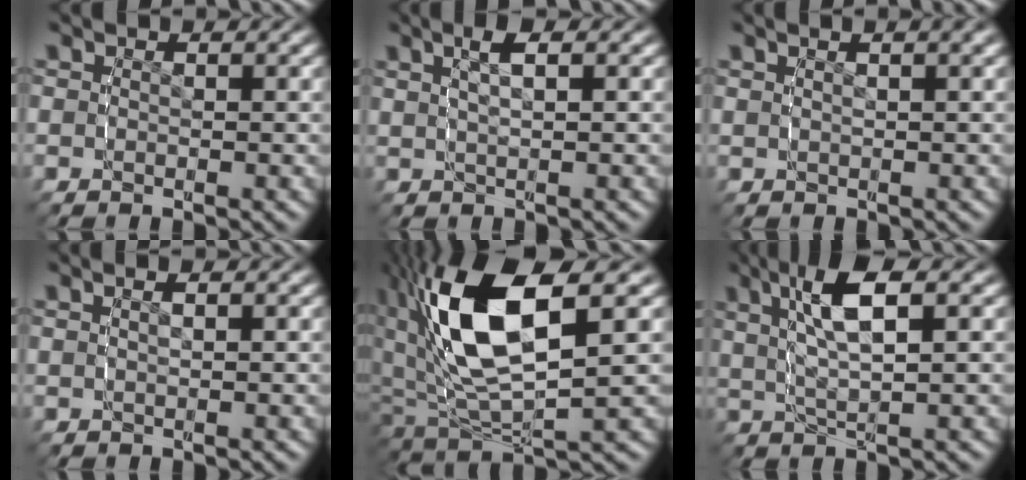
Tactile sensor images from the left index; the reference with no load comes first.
{"total": 3.6, "force": [2.0, 1.2, 2.8], "torque": [-0.043, 0.012, 0.035]}
{"total": 2.2, "force": [1.3, 0.2, 1.8], "torque": [-0.014, 0.013, 0.022]}
{"total": 1.2, "force": [0.6, 0.1, 1.0], "torque": [-0.008, 0.004, 0.014]}
{"total": 11.8, "force": [2.3, 5.3, 10.3], "torque": [-0.226, -0.015, 0.052]}
{"total": 6.9, "force": [2.9, 2.0, 6.0], "torque": [-0.115, 0.008, 0.050]}